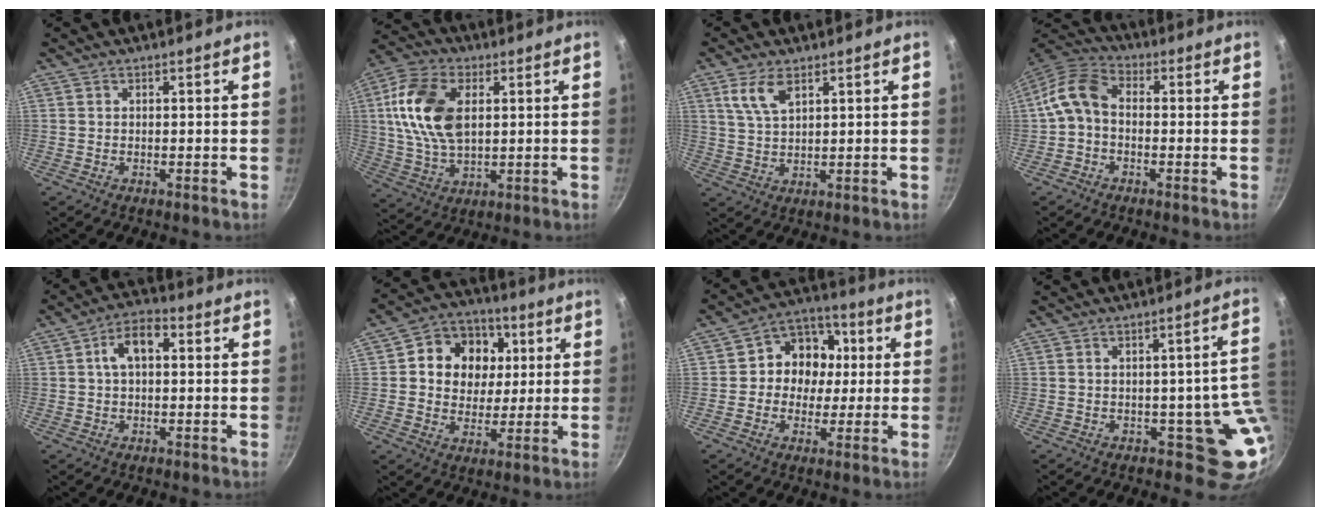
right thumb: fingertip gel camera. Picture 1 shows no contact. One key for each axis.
{"total": 15.2, "fx": 2.9, "fy": 9.3, "fz": 11.7, "tx": -0.211, "ty": -0.001, "tz": 0.051}
{"total": 6.2, "fx": 3.2, "fy": 2.8, "fz": 4.5, "tx": -0.086, "ty": -0.011, "tz": 0.067}
{"total": 7.8, "fx": -1.0, "fy": 5.5, "fz": 5.4, "tx": -0.106, "ty": 0.033, "tz": -0.036}
{"total": 7.1, "fx": 1.2, "fy": 4.3, "fz": 5.6, "tx": -0.081, "ty": 0.022, "tz": 0.010}
{"total": 13.9, "fx": 3.0, "fy": 11.7, "fz": 6.9, "tx": -0.079, "ty": 0.001, "tz": 0.039}
{"total": 11.2, "fx": 0.8, "fy": 9.8, "fz": 5.3, "tx": -0.034, "ty": 0.019, "tz": -0.008}
{"total": 7.9, "fx": -0.5, "fy": 5.0, "fz": 6.1, "tx": -0.019, "ty": 0.009, "tz": 0.000}